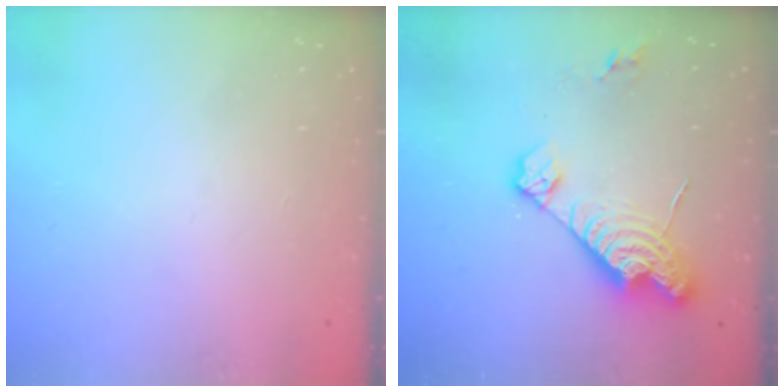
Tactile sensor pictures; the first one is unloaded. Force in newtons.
{"total": 14.0, "press": 13.9, "slide": 1.2}